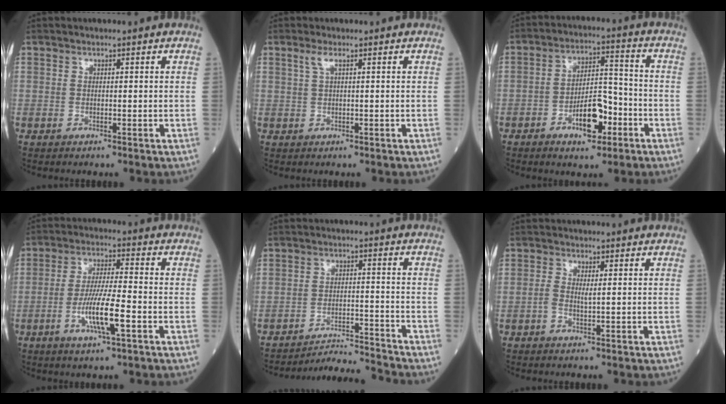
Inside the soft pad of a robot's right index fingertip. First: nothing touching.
{"total": 1.6, "force": [0.8, 0.0, 1.4], "torque": [-0.039, 0.007, 0.017]}
{"total": 8.7, "force": [-4.0, 3.3, 7.1], "torque": [-0.122, 0.014, -0.065]}
{"total": 8.9, "force": [-3.1, 0.7, 8.3], "torque": [-0.159, -0.007, -0.059]}
{"total": 7.6, "force": [-7.1, -2.5, -0.9], "torque": [0.008, 0.004, -0.122]}
{"total": 1.8, "force": [0.0, 0.4, 1.7], "torque": [-0.041, 0.001, -0.001]}